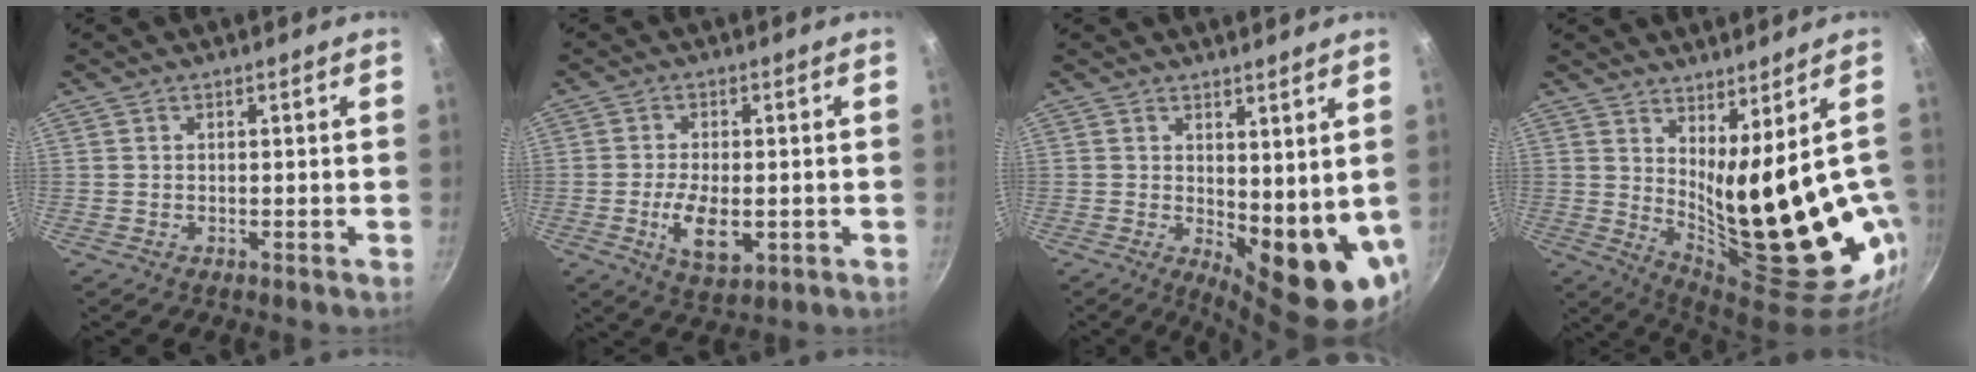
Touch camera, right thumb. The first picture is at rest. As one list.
[{"total": 7.4, "force": [-1.6, 3.7, 6.3], "torque": [-0.108, -0.006, -0.022]}, {"total": 13.2, "force": [-0.8, 5.3, 12.1], "torque": [-0.147, -0.031, 0.008]}, {"total": 23.8, "force": [-1.4, 7.7, 22.5], "torque": [-0.249, -0.046, 0.012]}]